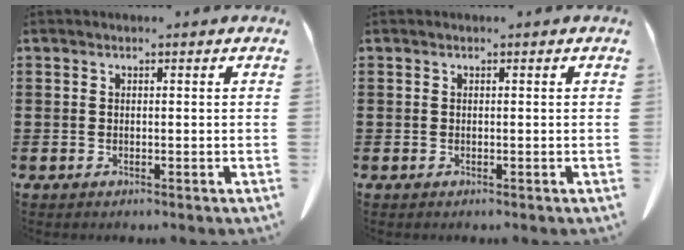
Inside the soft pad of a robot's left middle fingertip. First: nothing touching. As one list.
[{"total": 0.0}]